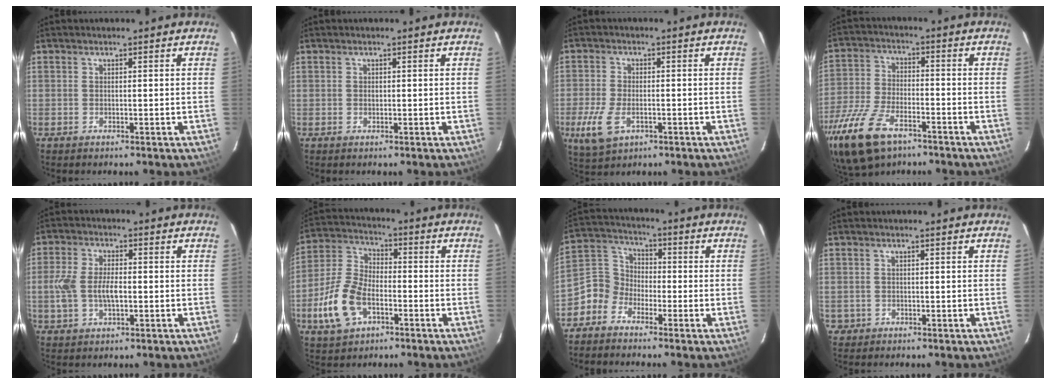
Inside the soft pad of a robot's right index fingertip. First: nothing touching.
{"total": 0.6, "force": [0.1, 0.4, 0.3], "torque": [-0.005, 0.002, 0.004]}
{"total": 8.4, "force": [-3.2, 4.8, 6.1], "torque": [-0.148, -0.012, -0.055]}
{"total": 18.0, "force": [-11.4, 8.8, 10.9], "torque": [-0.264, -0.036, -0.213]}
{"total": 7.4, "force": [-1.0, 4.0, 6.2], "torque": [-0.130, 0.003, -0.017]}
{"total": 12.5, "force": [-5.0, 7.4, 8.8], "torque": [-0.203, 0.009, -0.094]}
{"total": 6.7, "force": [-3.8, 5.4, 1.2], "torque": [-0.029, 0.031, -0.093]}
{"total": 1.7, "force": [-0.3, 1.7, 0.1], "torque": [-0.002, 0.004, 0.000]}